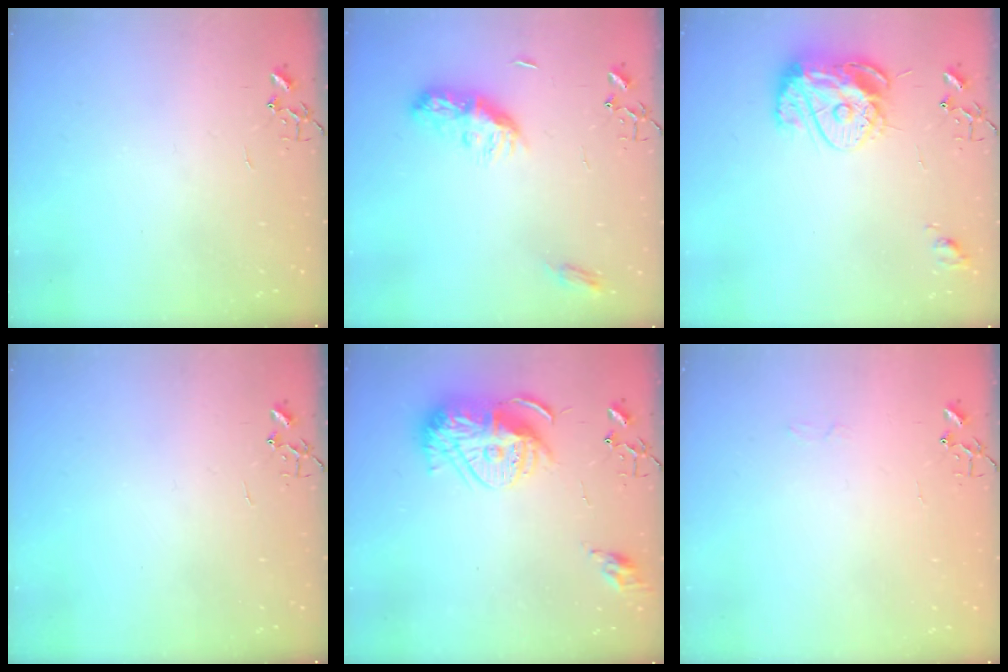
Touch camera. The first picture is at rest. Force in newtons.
{"total": 9.6, "press": 9.6, "slide": 0.1}
{"total": 14.7, "press": 14.6, "slide": 1.4}
{"total": 0.0}
{"total": 15.1, "press": 15.0, "slide": 1.2}
{"total": 3.9, "press": 3.9, "slide": 0.4}